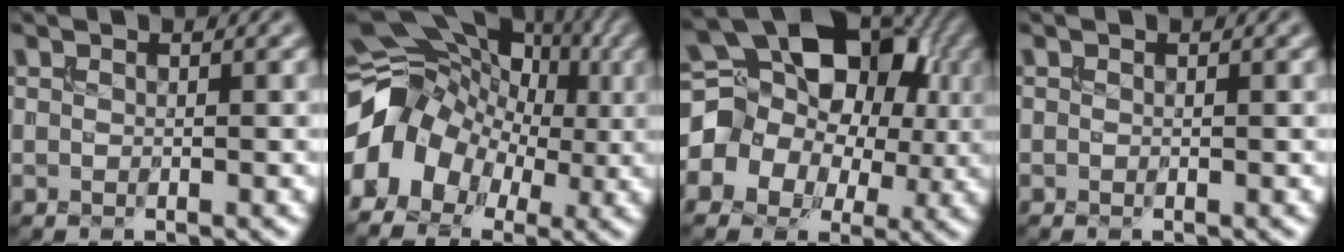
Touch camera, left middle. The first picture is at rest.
{"total": 8.5, "force": [-2.1, 6.8, 4.6], "torque": [-0.064, 0.013, -0.049]}
{"total": 12.4, "force": [1.1, 10.0, 7.3], "torque": [-0.085, 0.019, -0.003]}
{"total": 0.0}